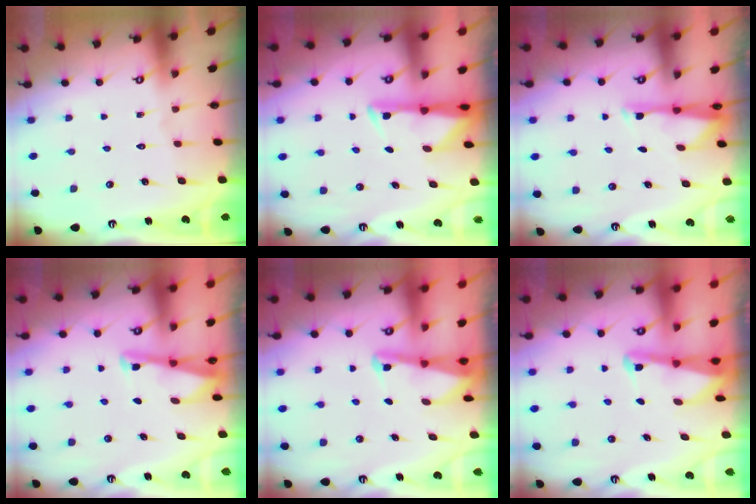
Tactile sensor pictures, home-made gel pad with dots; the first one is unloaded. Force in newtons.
{"total": 3.1, "press": 3.1, "slide": 0.5}
{"total": 2.9, "press": 2.9, "slide": 0.6}
{"total": 2.9, "press": 2.9, "slide": 0.3}
{"total": 2.2, "press": 2.2, "slide": 0.3}
{"total": 2.2, "press": 2.2, "slide": 0.3}